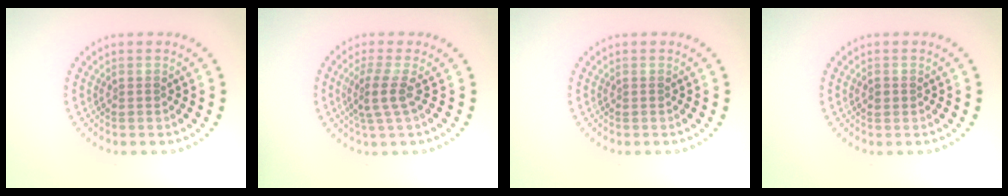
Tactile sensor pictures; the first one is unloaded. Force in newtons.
{"total": 2.5, "press": 1.8, "slide": 1.7}
{"total": 0.0}
{"total": 1.0, "press": 1.0, "slide": 0.2}